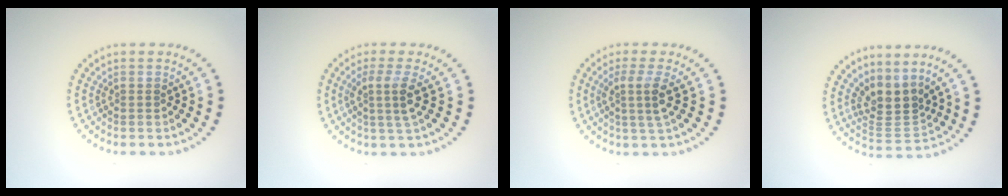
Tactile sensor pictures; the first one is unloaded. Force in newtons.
{"total": 2.6, "press": 2.0, "slide": 1.8}
{"total": 2.6, "press": 2.0, "slide": 1.8}
{"total": 3.5, "press": 2.6, "slide": 2.4}